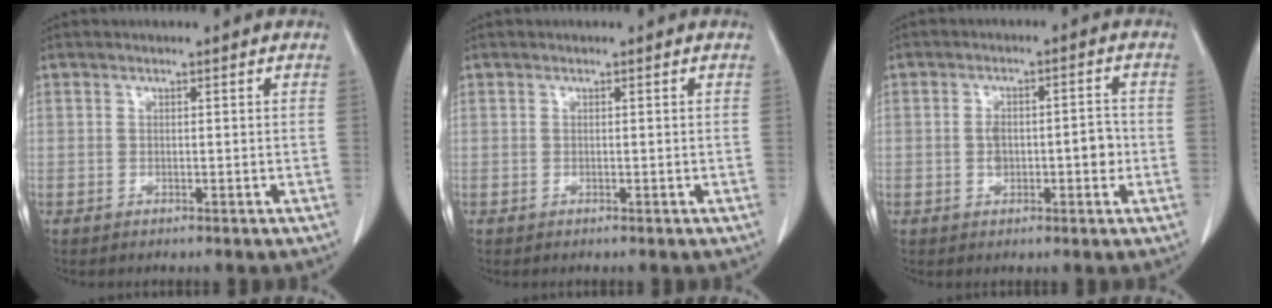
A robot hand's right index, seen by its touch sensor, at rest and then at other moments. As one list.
[{"total": 0.0}, {"total": 5.3, "force": [-0.8, 2.4, 4.6], "torque": [-0.078, 0.013, -0.010]}]